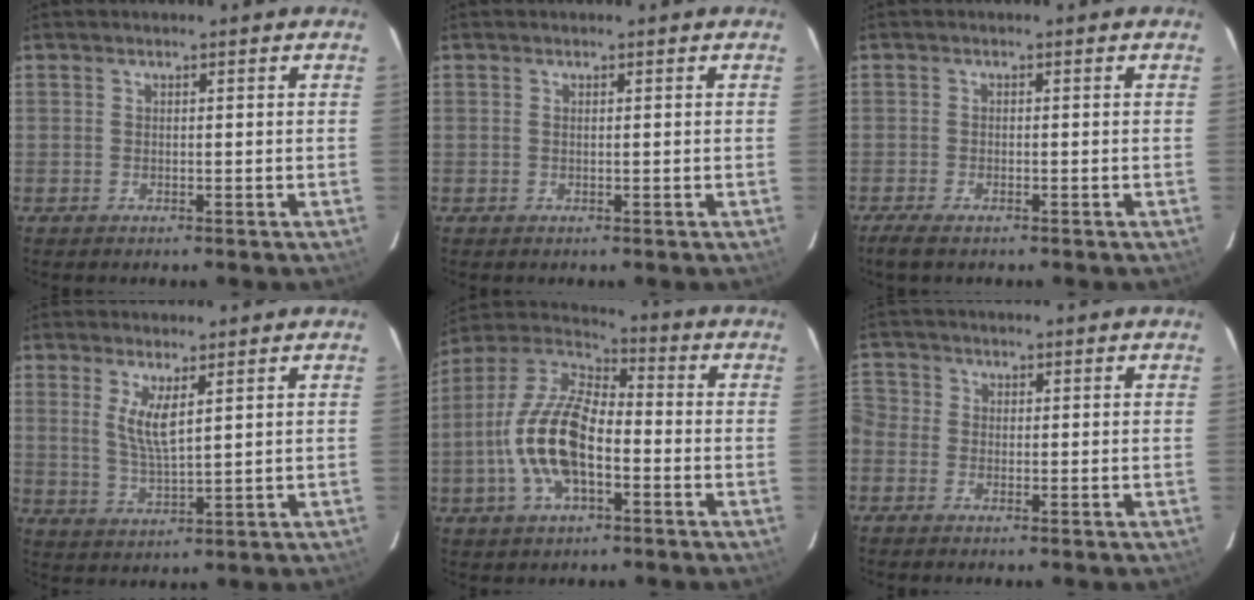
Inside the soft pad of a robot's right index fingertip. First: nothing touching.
{"total": 0.0}
{"total": 3.4, "force": [-2.5, 0.9, 2.0], "torque": [-0.050, -0.010, -0.047]}
{"total": 5.7, "force": [2.2, 1.3, 5.1], "torque": [-0.097, -0.011, 0.045]}
{"total": 15.5, "force": [-4.1, 7.1, 13.2], "torque": [-0.273, 0.005, -0.083]}
{"total": 3.4, "force": [-1.2, 3.0, 1.0], "torque": [-0.033, 0.007, -0.042]}